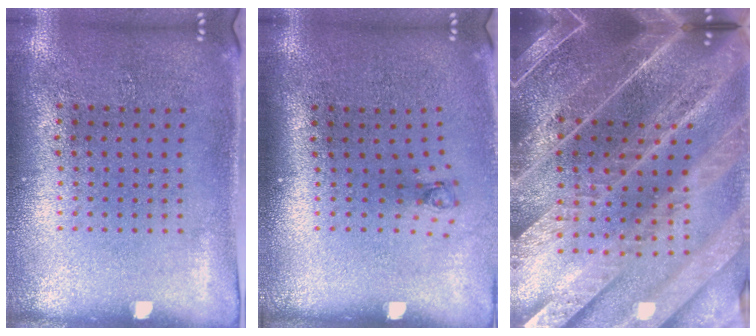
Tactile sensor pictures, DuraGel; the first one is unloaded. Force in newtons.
{"total": 0.8, "press": 0.3, "slide": 0.8}
{"total": 5.0, "press": 4.3, "slide": 2.6}